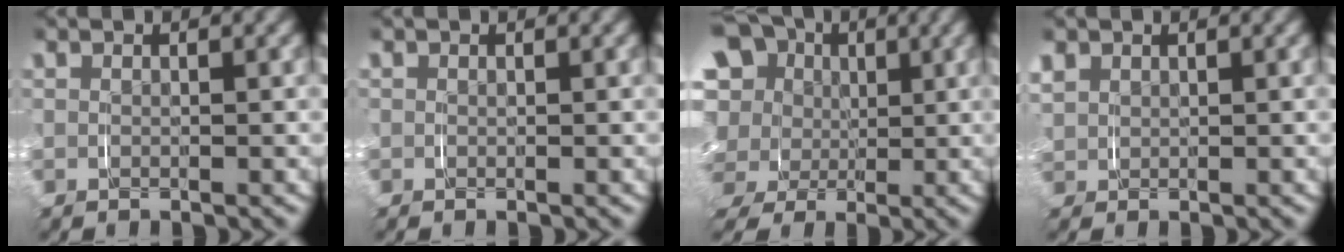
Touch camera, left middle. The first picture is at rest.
{"total": 0.0}
{"total": 13.3, "force": [2.5, 11.0, 7.2], "torque": [-0.153, -0.007, 0.026]}
{"total": 1.9, "force": [0.9, 1.6, 0.5], "torque": [-0.023, 0.001, 0.024]}